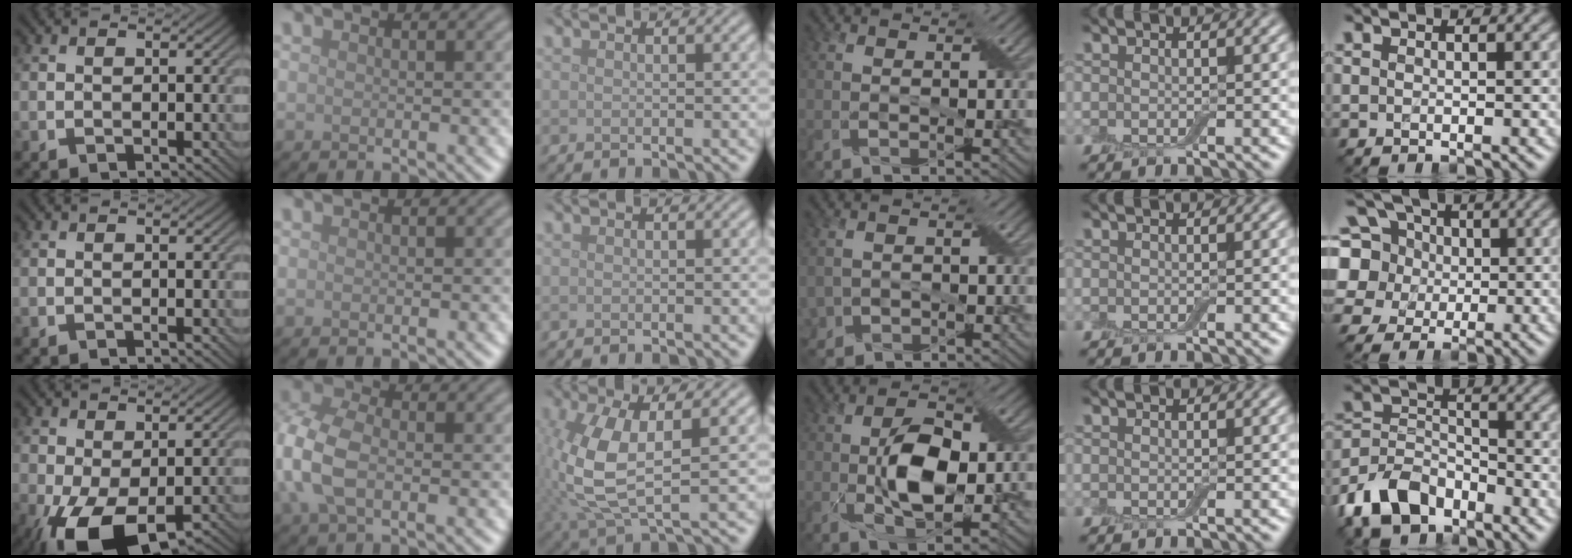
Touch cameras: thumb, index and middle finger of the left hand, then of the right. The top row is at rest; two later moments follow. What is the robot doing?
{"motion": "extract", "object": "airpods case & airpods"}